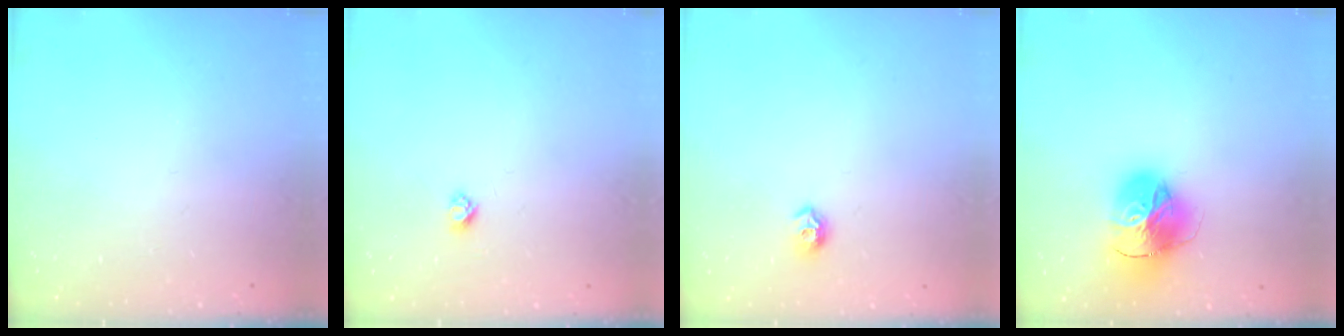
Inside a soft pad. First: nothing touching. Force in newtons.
{"total": 2.7, "press": 2.6, "slide": 0.3}
{"total": 7.2, "press": 7.2, "slide": 1.0}
{"total": 17.1, "press": 17.0, "slide": 1.9}